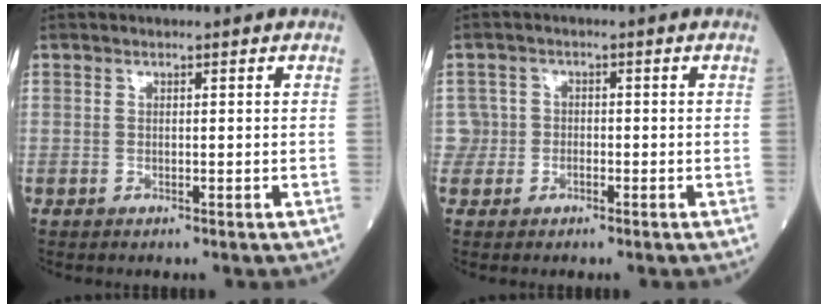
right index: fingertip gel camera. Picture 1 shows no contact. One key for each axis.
{"total": 2.6, "fx": -0.8, "fy": 2.5, "fz": -0.3, "tx": 0.017, "ty": 0.012, "tz": -0.020}